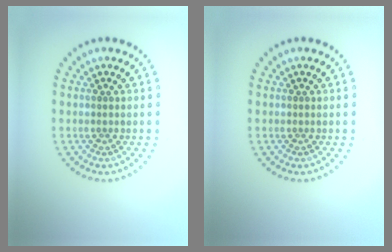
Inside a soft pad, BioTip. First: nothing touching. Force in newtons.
{"total": 0.0}